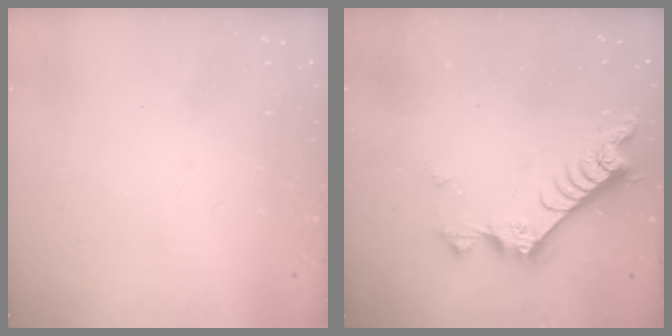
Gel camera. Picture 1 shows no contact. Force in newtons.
{"total": 8.6, "press": 8.5, "slide": 1.1}